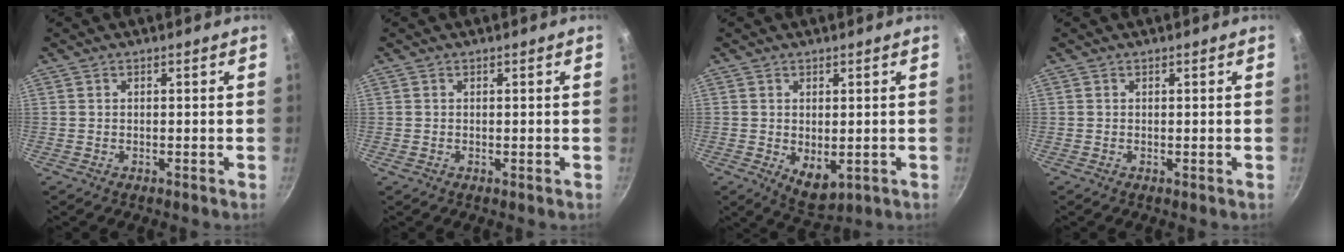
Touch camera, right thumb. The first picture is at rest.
{"total": 0.0}
{"total": 5.5, "force": [-0.3, 3.3, 4.5], "torque": [-0.054, -0.014, 0.008]}
{"total": 0.0}